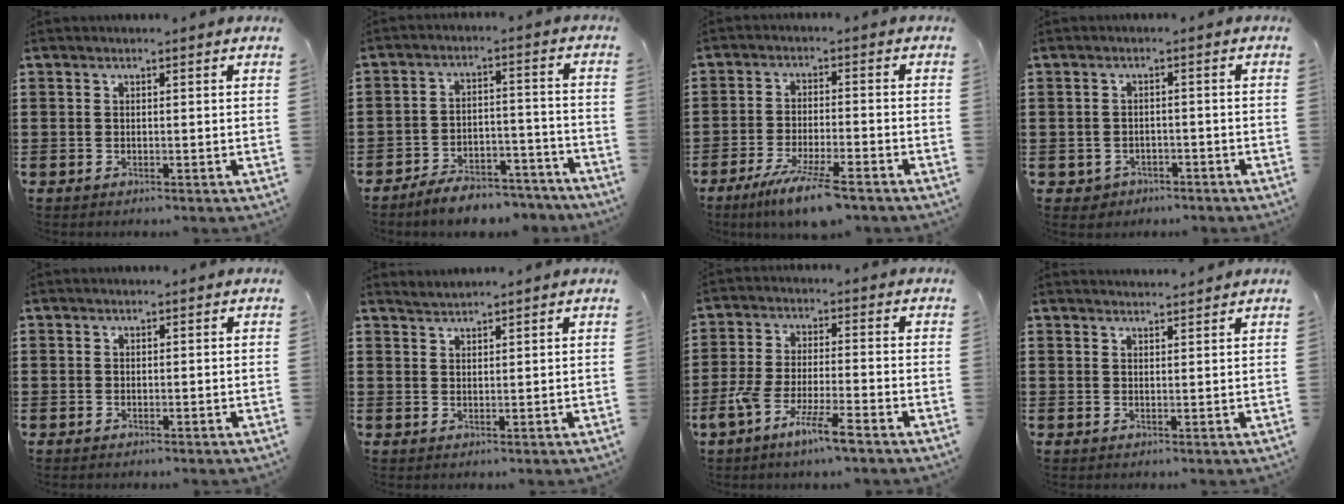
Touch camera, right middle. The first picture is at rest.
{"total": 5.9, "force": [-5.7, 0.8, 1.3], "torque": [-0.016, 0.016, -0.110]}
{"total": 7.1, "force": [-5.3, 0.5, 4.7], "torque": [-0.097, -0.015, -0.098]}
{"total": 1.4, "force": [-1.2, 0.8, -0.1], "torque": [-0.005, 0.002, -0.028]}
{"total": 0.0}
{"total": 1.3, "force": [1.3, -0.1, -0.2], "torque": [0.000, 0.001, 0.026]}
{"total": 7.2, "force": [-5.0, 0.6, 5.1], "torque": [-0.114, -0.014, -0.097]}
{"total": 1.7, "force": [1.7, 0.0, 0.0], "torque": [-0.005, 0.002, 0.032]}